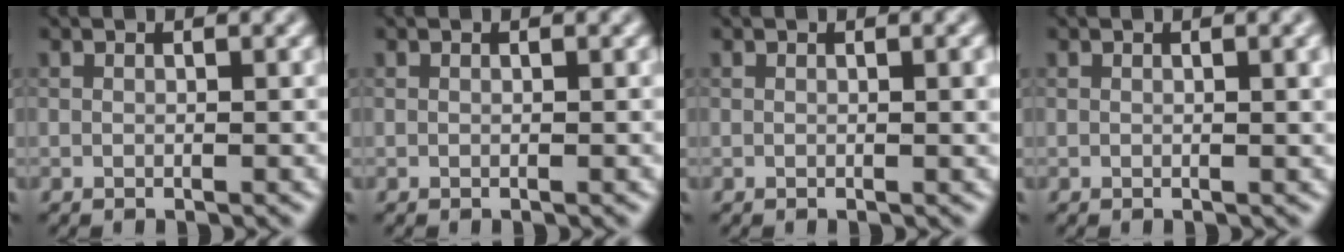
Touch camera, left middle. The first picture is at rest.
{"total": 0.0}
{"total": 1.0, "force": [0.1, 0.2, 0.9], "torque": [-0.013, 0.000, 0.001]}
{"total": 1.6, "force": [0.4, 0.4, 1.5], "torque": [-0.016, 0.003, 0.004]}